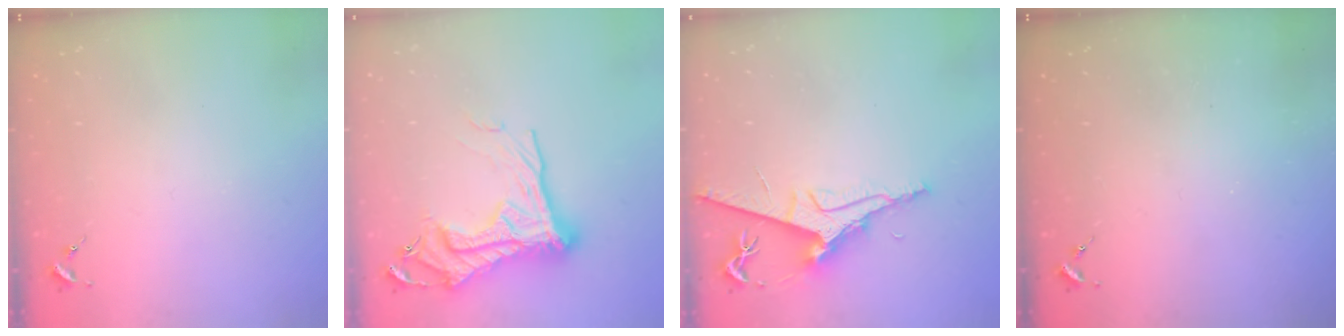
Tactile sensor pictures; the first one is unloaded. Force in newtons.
{"total": 20.6, "press": 20.5, "slide": 2.0}
{"total": 8.6, "press": 8.6, "slide": 1.0}
{"total": 0.0}